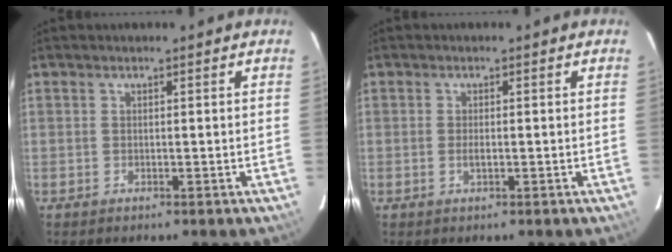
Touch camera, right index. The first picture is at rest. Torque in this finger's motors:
{"motor_torque": [0.51, -0.10, 0.22, 0.04]}